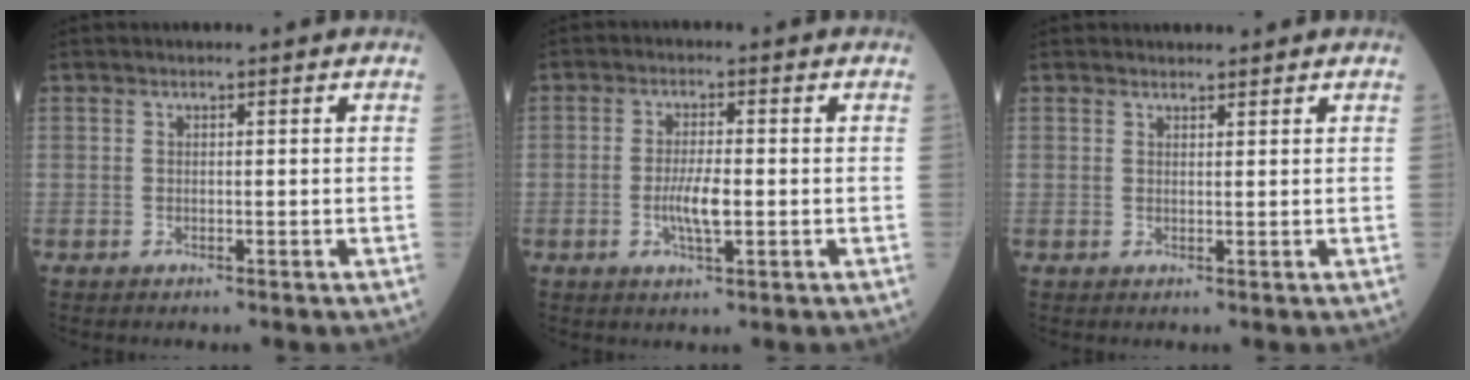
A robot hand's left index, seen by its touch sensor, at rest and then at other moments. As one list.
[{"total": 4.2, "force": [-0.8, 0.8, 4.1], "torque": [-0.084, -0.004, -0.014]}, {"total": 1.7, "force": [1.6, 0.4, 0.1], "torque": [-0.007, 0.006, 0.027]}]